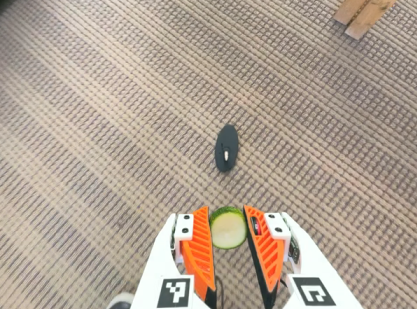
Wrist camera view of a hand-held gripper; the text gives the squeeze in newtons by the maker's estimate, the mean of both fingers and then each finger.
{"total": 10.0, "left": 10.6, "right": 9.4}